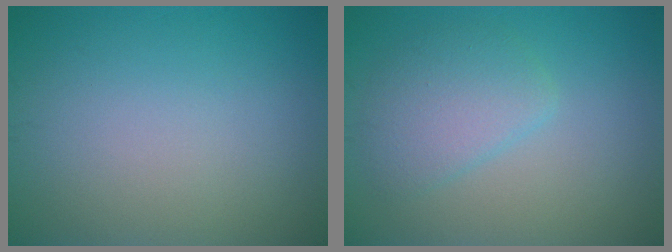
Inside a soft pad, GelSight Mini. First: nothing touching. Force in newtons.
{"total": 3.0, "press": 3.0, "slide": 0.3}